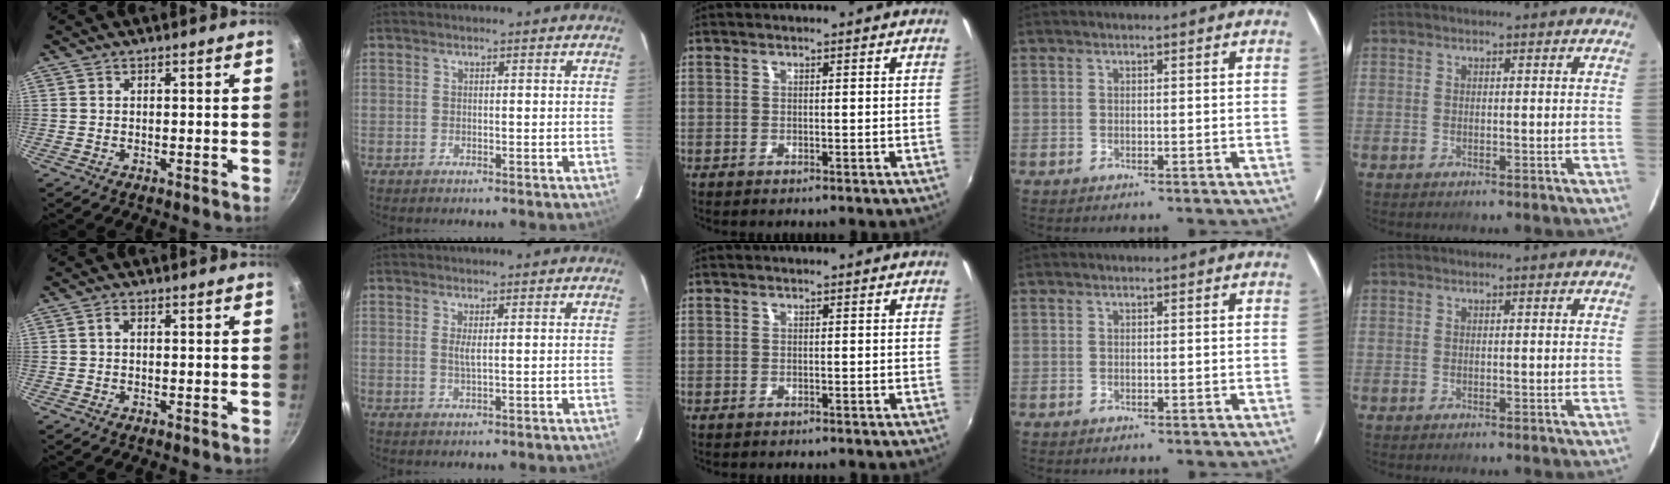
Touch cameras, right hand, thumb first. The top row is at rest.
{"thumb": {"total": 1.1, "force": [0.1, 0.7, 0.9], "torque": [-0.016, 0.006, 0.000]}, "index": {"total": 1.6, "force": [0.4, 0.1, 1.5], "torque": [-0.029, -0.003, 0.006]}}